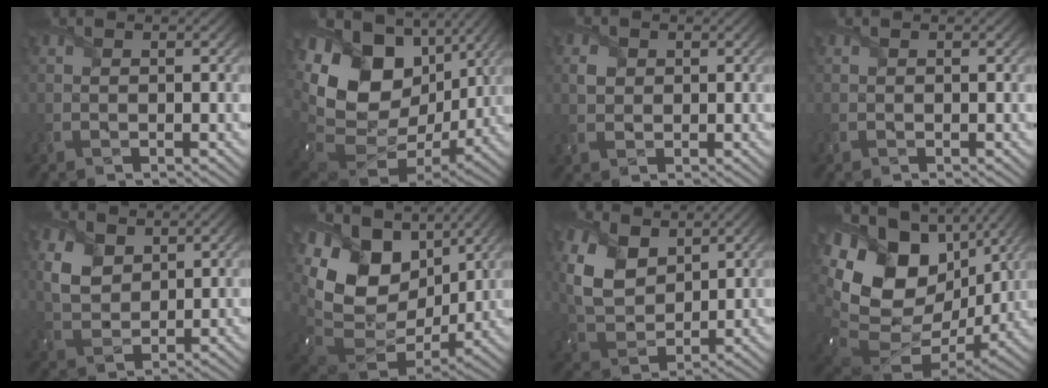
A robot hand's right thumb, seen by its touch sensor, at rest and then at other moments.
{"total": 18.1, "force": [4.5, 12.7, 12.2], "torque": [-0.271, -0.021, 0.103]}
{"total": 2.0, "force": [0.6, 1.7, 0.9], "torque": [-0.024, -0.003, 0.011]}
{"total": 0.0}
{"total": 6.0, "force": [2.6, 4.1, 3.5], "torque": [-0.101, -0.005, 0.053]}
{"total": 16.9, "force": [4.8, 12.1, 10.9], "torque": [-0.242, -0.015, 0.113]}
{"total": 9.2, "force": [4.1, 5.9, 5.7], "torque": [-0.155, -0.002, 0.077]}
{"total": 20.3, "force": [4.2, 13.9, 14.1], "torque": [-0.285, -0.037, 0.125]}